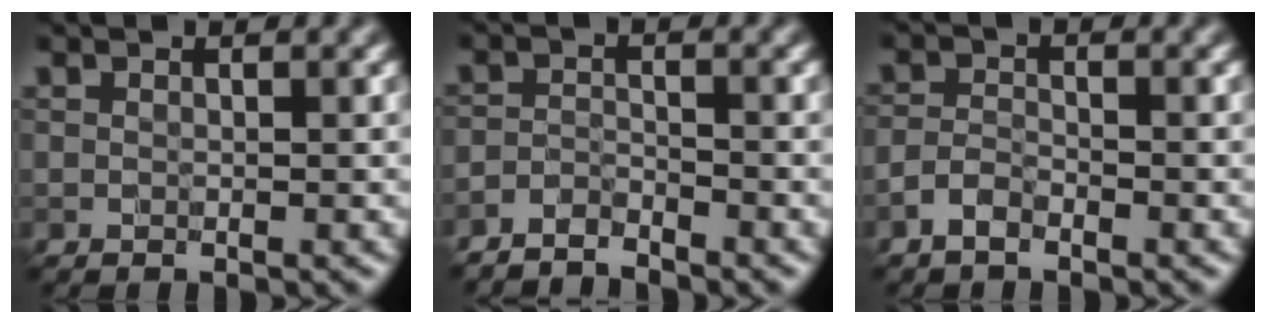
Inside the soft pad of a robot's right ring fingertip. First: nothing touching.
{"total": 2.2, "force": [-2.2, 0.2, 0.1], "torque": [-0.001, -0.001, -0.049]}
{"total": 1.6, "force": [-1.3, 0.5, 0.7], "torque": [-0.012, 0.004, -0.031]}